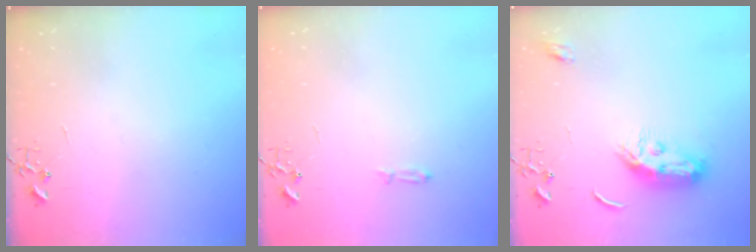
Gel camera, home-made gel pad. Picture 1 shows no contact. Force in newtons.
{"total": 3.0, "press": 2.9, "slide": 0.5}
{"total": 10.2, "press": 10.2, "slide": 0.5}